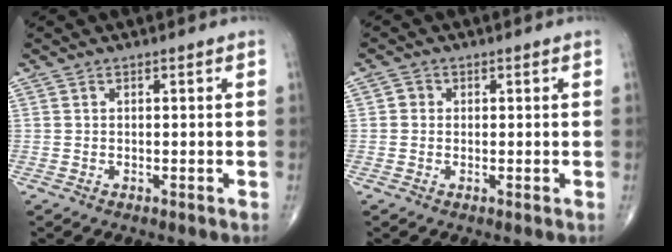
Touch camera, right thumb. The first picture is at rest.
{"total": 1.4, "force": [0.1, 1.3, 0.4], "torque": [0.000, 0.002, -0.002]}